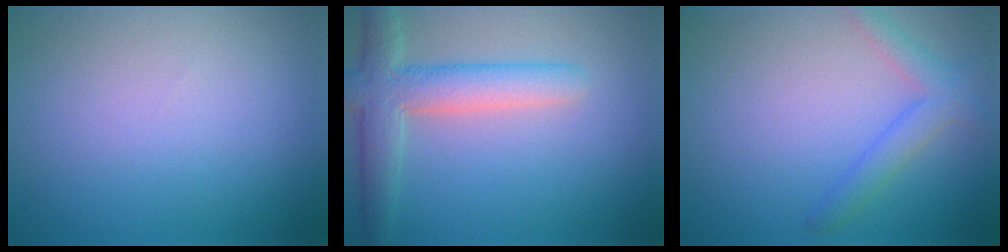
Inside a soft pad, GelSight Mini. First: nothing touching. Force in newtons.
{"total": 5.0, "press": 4.9, "slide": 0.4}
{"total": 2.5, "press": 2.5, "slide": 0.3}